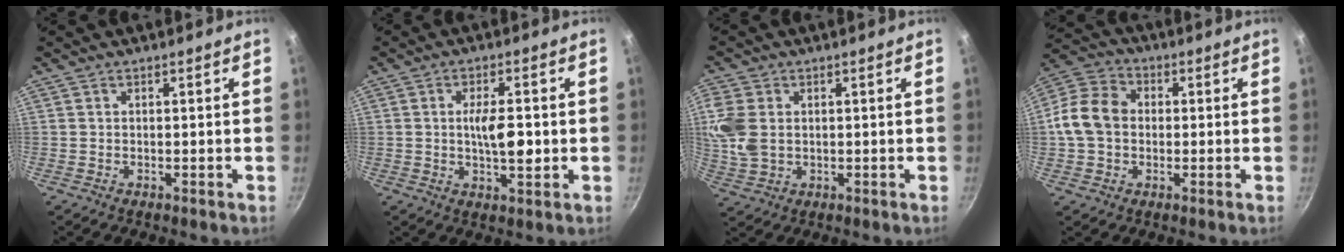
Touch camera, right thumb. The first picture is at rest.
{"total": 7.0, "force": [-0.2, 2.6, 6.5], "torque": [-0.097, 0.000, -0.004]}
{"total": 8.1, "force": [1.0, 5.9, 5.4], "torque": [-0.115, -0.003, 0.021]}
{"total": 10.8, "force": [-0.1, 8.5, 6.6], "torque": [-0.102, 0.023, -0.020]}